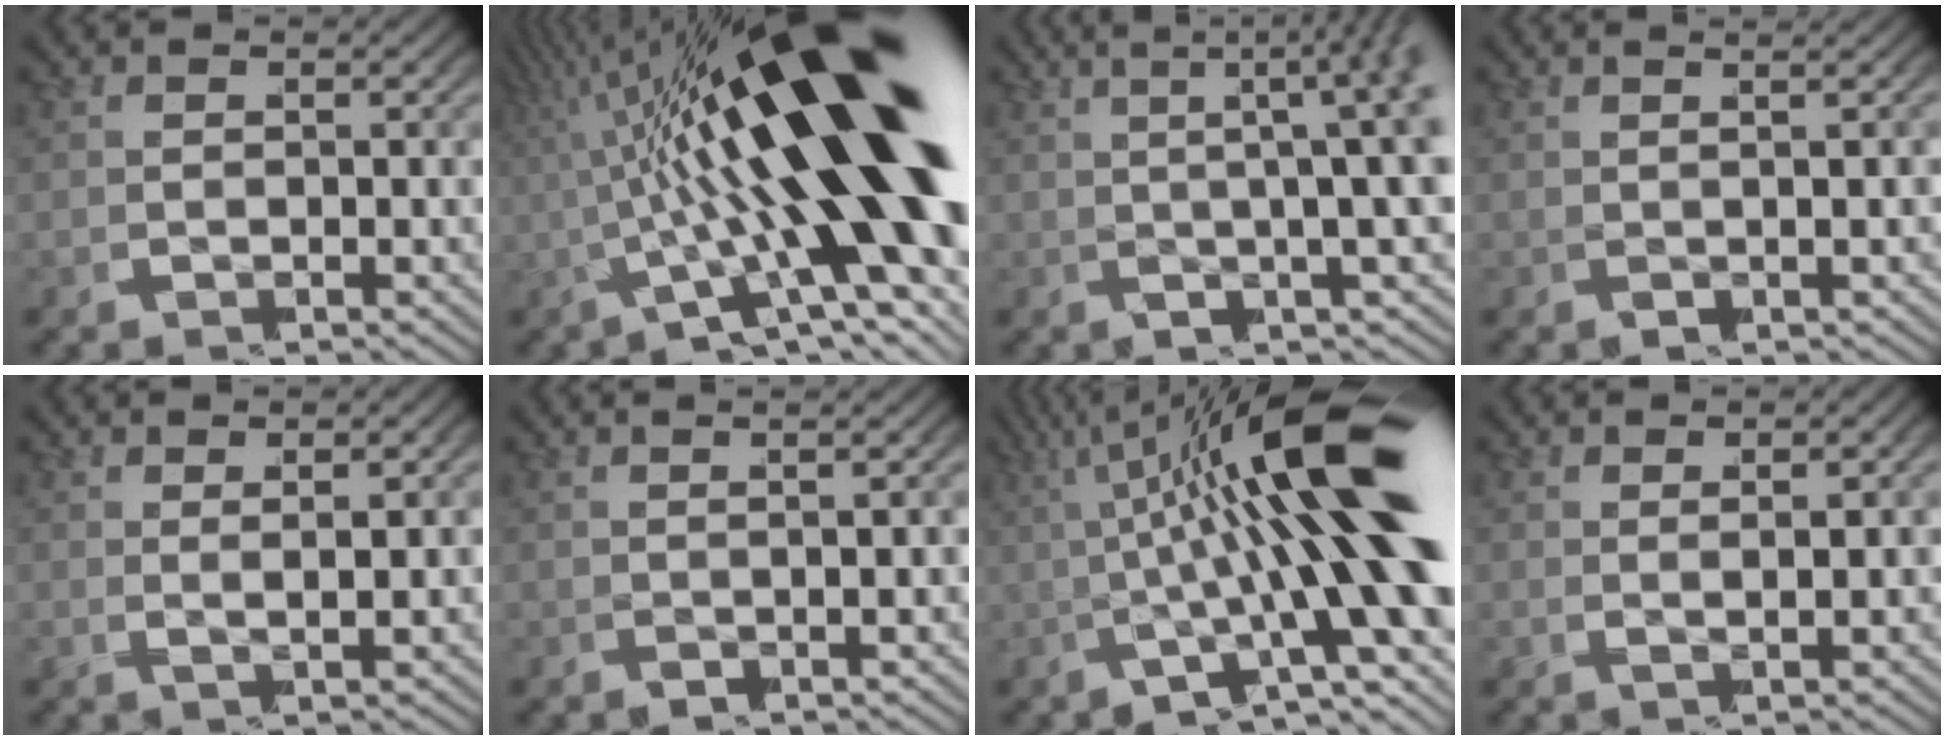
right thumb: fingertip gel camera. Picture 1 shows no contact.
{"total": 18.1, "force": [0.3, 7.2, 16.6], "torque": [-0.242, -0.014, 0.003]}
{"total": 7.9, "force": [2.6, 3.7, 6.5], "torque": [-0.067, 0.014, 0.022]}
{"total": 3.0, "force": [1.0, 1.1, 2.6], "torque": [-0.033, 0.004, 0.010]}
{"total": 1.6, "force": [1.2, -0.1, 1.1], "torque": [-0.014, 0.009, 0.016]}
{"total": 3.1, "force": [0.7, 1.3, 2.7], "torque": [-0.035, 0.005, 0.006]}
{"total": 10.3, "force": [0.8, 3.3, 9.7], "torque": [-0.152, -0.007, 0.003]}
{"total": 1.3, "force": [1.0, -0.2, 0.8], "torque": [-0.008, 0.010, 0.012]}